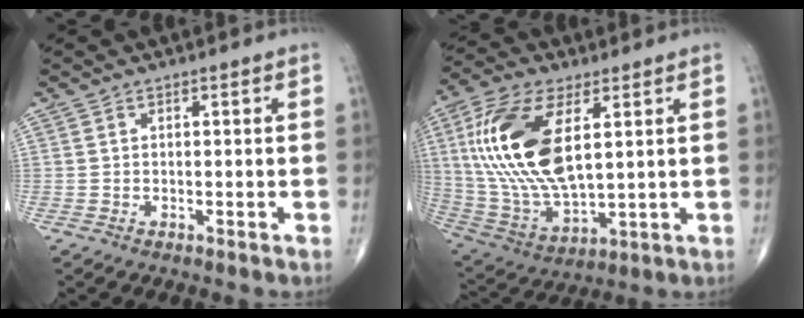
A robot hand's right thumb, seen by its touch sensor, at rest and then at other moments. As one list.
[{"total": 21.1, "force": [5.1, 9.9, 17.9], "torque": [-0.373, -0.021, 0.099]}]